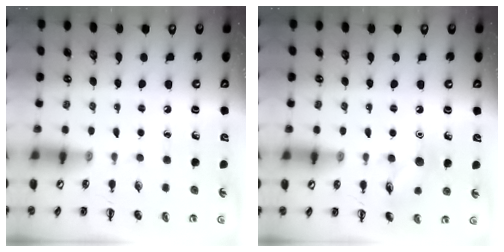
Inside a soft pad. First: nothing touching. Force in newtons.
{"total": 8.2, "press": 8.2, "slide": 0.7}